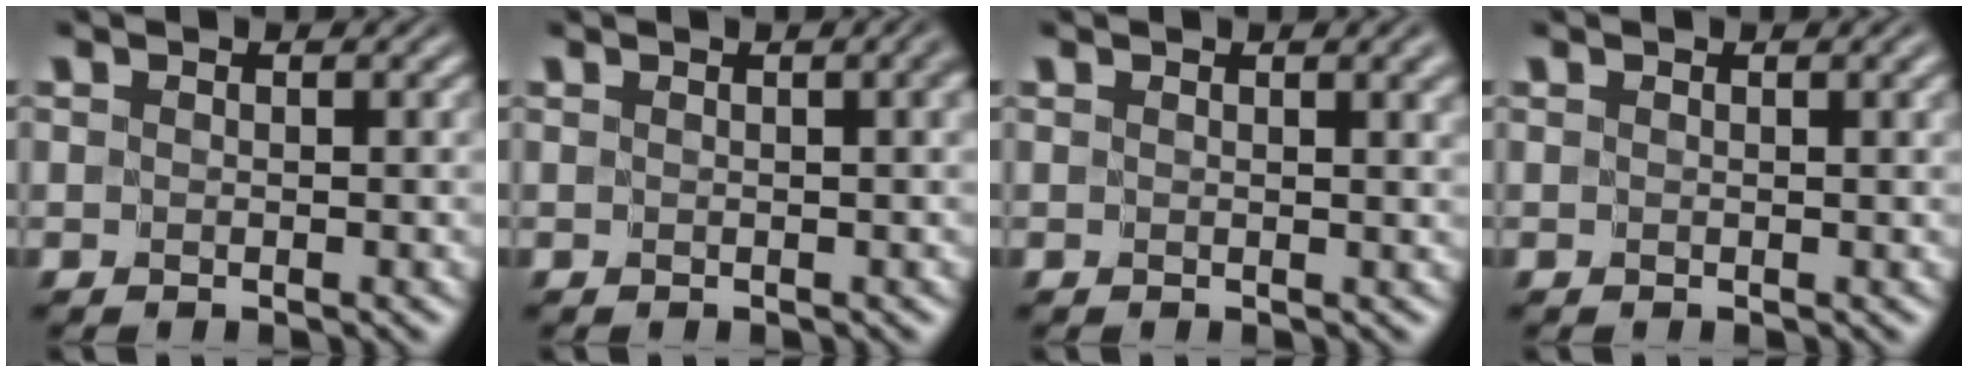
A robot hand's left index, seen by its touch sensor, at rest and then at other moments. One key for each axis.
{"total": 1.7, "fx": 0.5, "fy": 0.4, "fz": 1.5, "tx": -0.010, "ty": 0.001, "tz": 0.006}
{"total": 1.9, "fx": 1.1, "fy": 0.4, "fz": 1.5, "tx": -0.013, "ty": -0.002, "tz": 0.018}
{"total": 0.9, "fx": 0.5, "fy": 0.0, "fz": 0.7, "tx": -0.007, "ty": -0.001, "tz": 0.009}